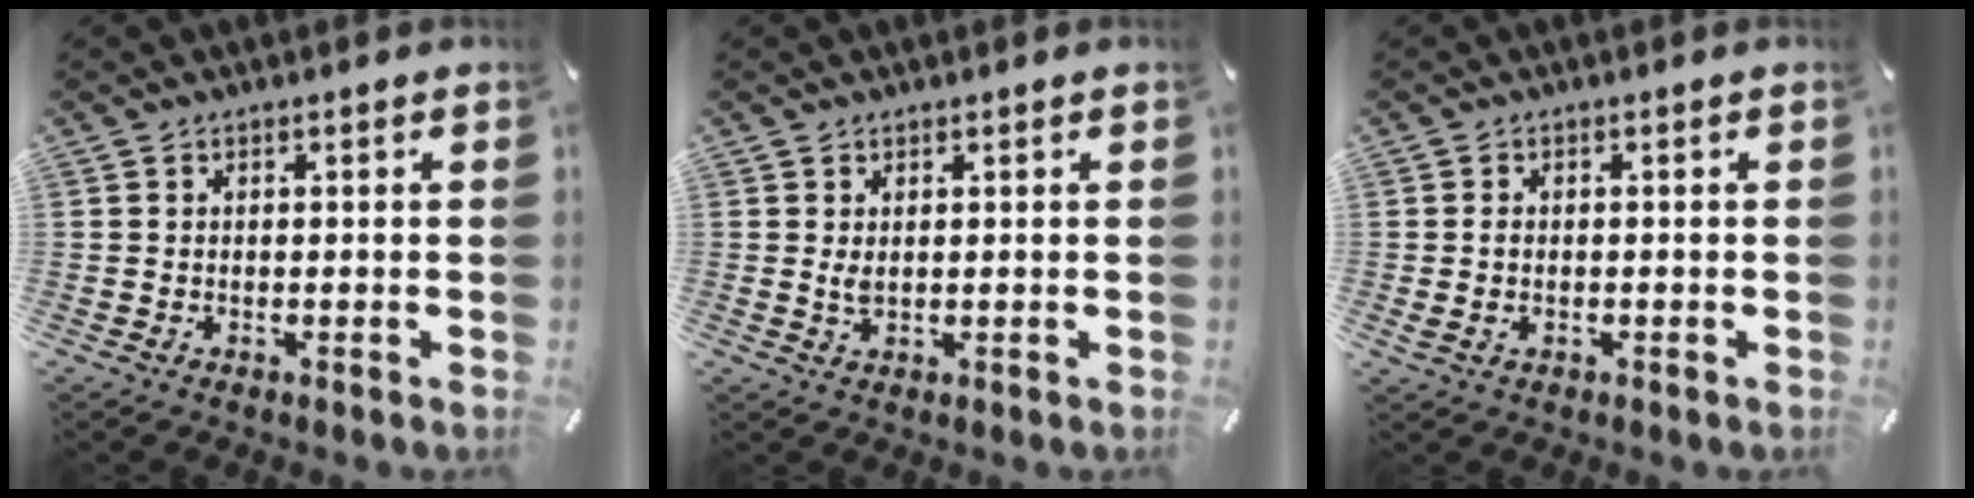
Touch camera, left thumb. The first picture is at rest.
{"total": 1.9, "force": [0.4, 0.8, 1.7], "torque": [-0.037, 0.001, 0.007]}
{"total": 1.9, "force": [-0.4, 1.2, 1.5], "torque": [-0.035, -0.001, -0.009]}